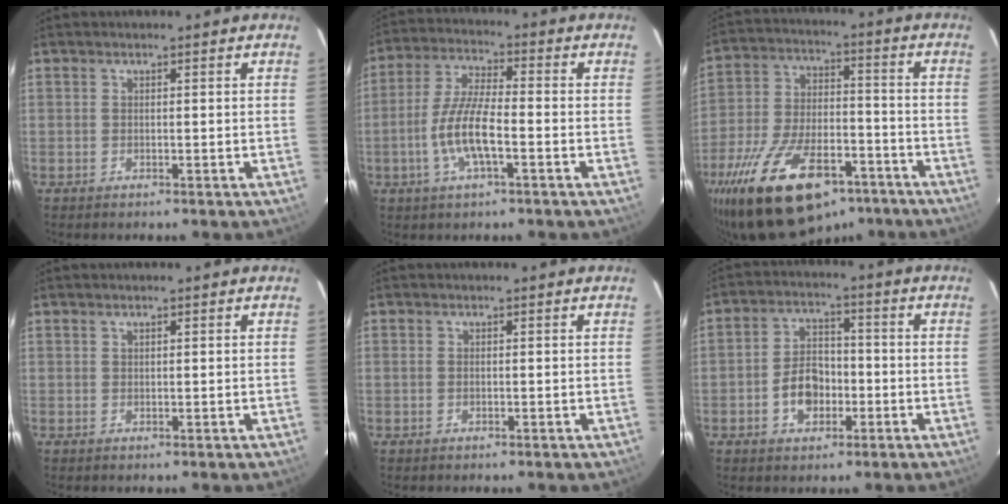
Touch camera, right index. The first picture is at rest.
{"total": 9.7, "force": [-3.2, 2.4, 8.8], "torque": [-0.183, -0.002, -0.062]}
{"total": 25.8, "force": [-16.9, 11.9, 15.4], "torque": [-0.306, -0.019, -0.262]}
{"total": 0.6, "force": [0.4, 0.3, 0.3], "torque": [-0.005, 0.002, 0.008]}
{"total": 0.6, "force": [0.0, 0.3, 0.5], "torque": [-0.011, -0.001, -0.001]}
{"total": 7.6, "force": [-2.5, 5.2, 4.9], "torque": [-0.095, 0.020, -0.035]}